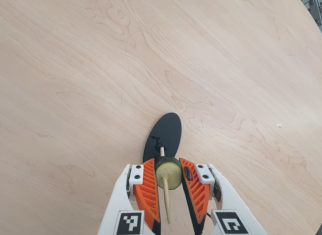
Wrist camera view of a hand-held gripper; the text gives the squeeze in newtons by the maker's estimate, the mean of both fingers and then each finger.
{"total": 8.5, "left": 8.1, "right": 8.8}